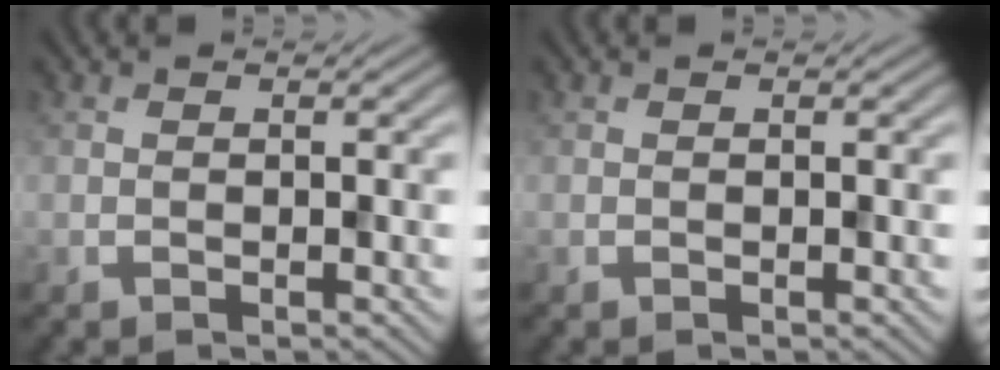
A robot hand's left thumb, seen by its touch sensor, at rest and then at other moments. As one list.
[{"total": 0.0}]